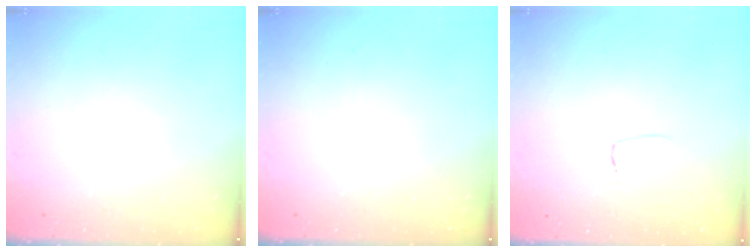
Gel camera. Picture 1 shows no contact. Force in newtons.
{"total": 0.0}
{"total": 3.8, "press": 3.8, "slide": 0.1}